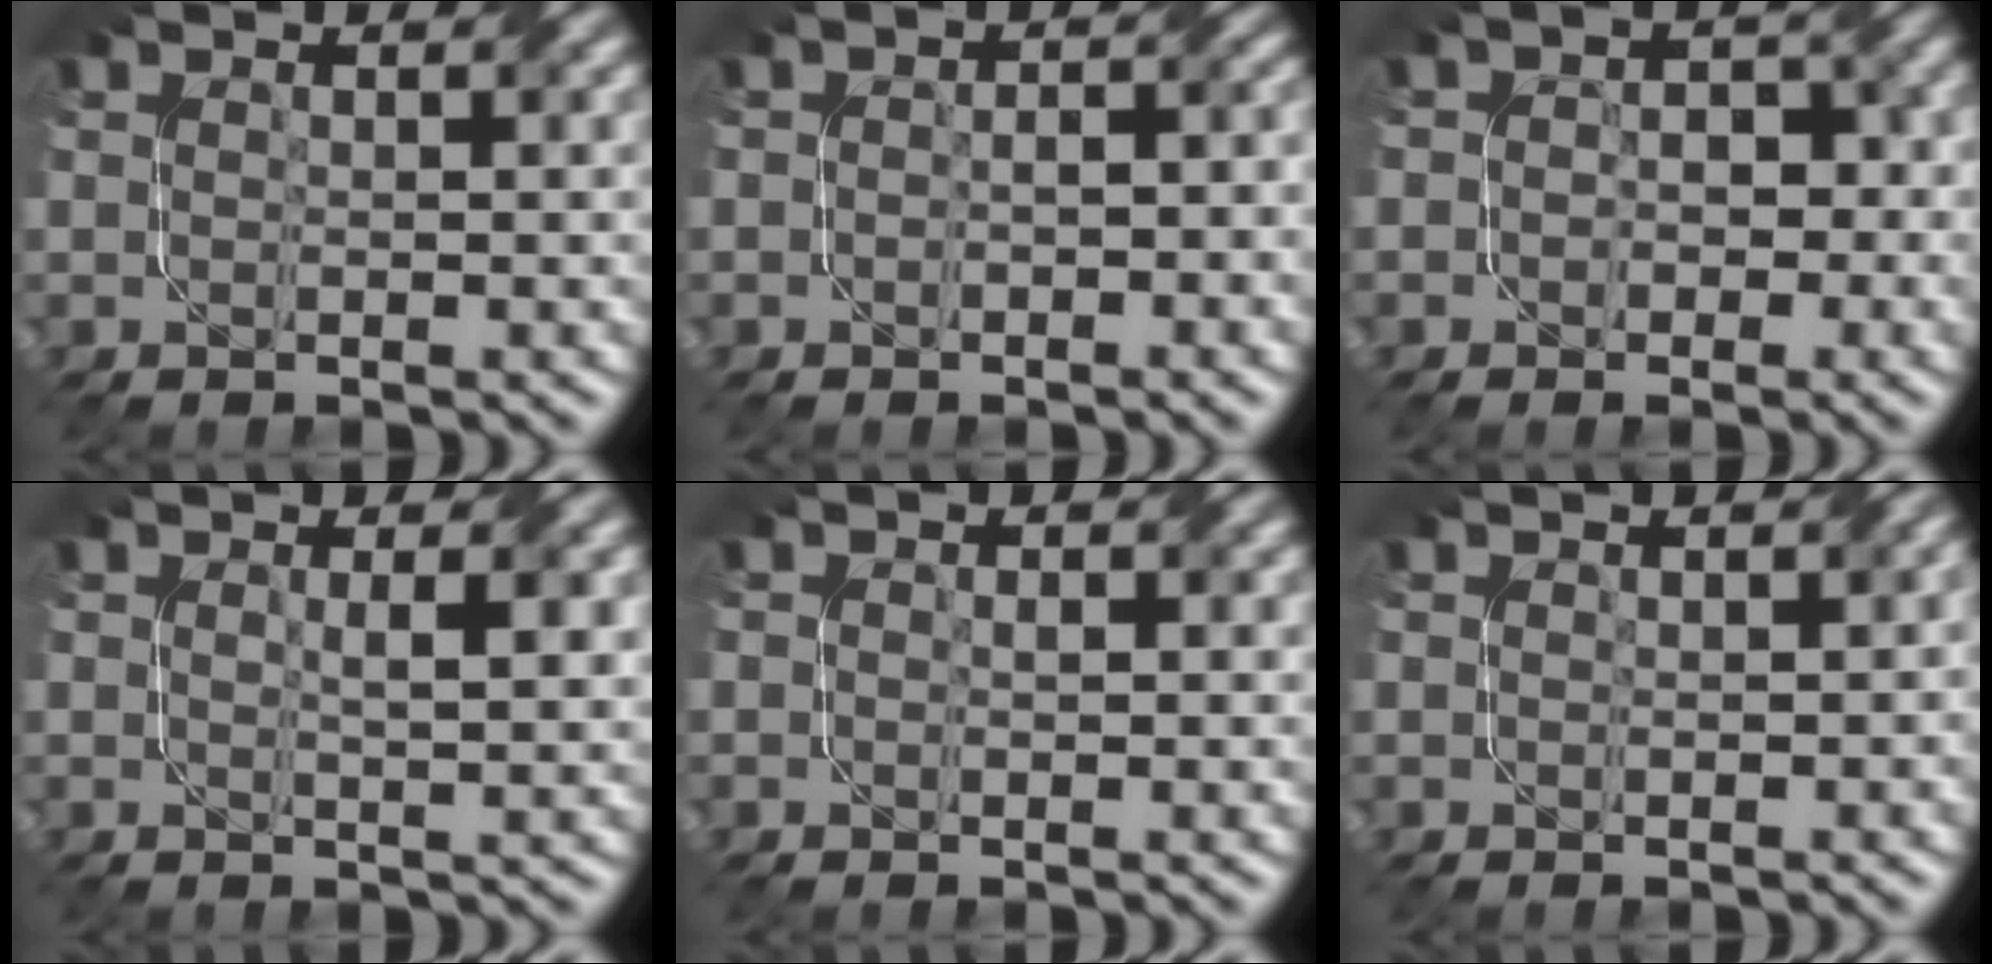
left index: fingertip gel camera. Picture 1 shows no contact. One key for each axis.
{"total": 2.5, "fx": -0.4, "fy": 1.6, "fz": 1.9, "tx": -0.022, "ty": 0.002, "tz": -0.006}
{"total": 3.4, "fx": -0.1, "fy": 2.9, "fz": 1.8, "tx": 0.002, "ty": 0.005, "tz": -0.020}
{"total": 2.0, "fx": 0.5, "fy": 0.4, "fz": 1.9, "tx": -0.025, "ty": 0.000, "tz": 0.008}
{"total": 0.9, "fx": 0.1, "fy": 0.6, "fz": 0.7, "tx": -0.007, "ty": -0.002, "tz": 0.000}
{"total": 0.6, "fx": 0.1, "fy": 0.3, "fz": 0.6, "tx": -0.007, "ty": 0.004, "tz": 0.003}